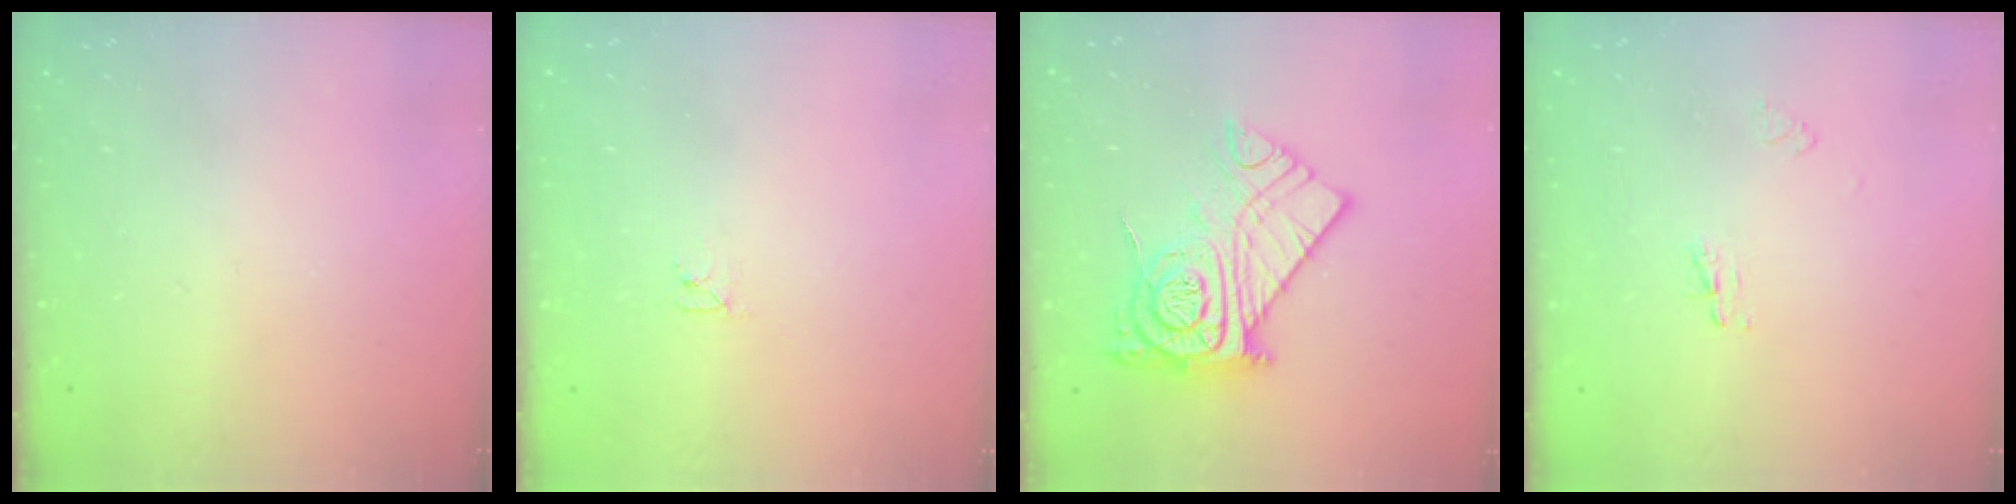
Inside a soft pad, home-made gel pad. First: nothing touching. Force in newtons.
{"total": 2.6, "press": 2.6, "slide": 0.3}
{"total": 16.3, "press": 16.3, "slide": 1.3}
{"total": 2.3, "press": 2.2, "slide": 0.2}